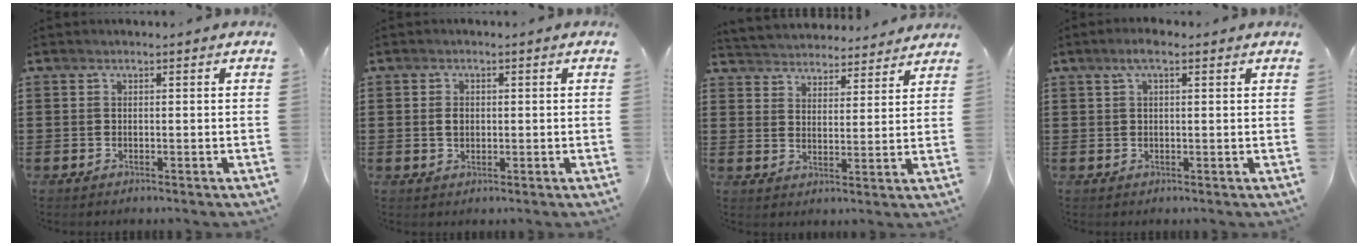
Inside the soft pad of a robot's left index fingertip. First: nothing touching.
{"total": 1.8, "force": [0.1, 1.3, 1.3], "torque": [-0.029, 0.007, 0.001]}
{"total": 3.9, "force": [3.8, 0.3, -0.7], "torque": [-0.008, -0.025, 0.064]}
{"total": 2.7, "force": [1.4, 0.6, 2.2], "torque": [-0.045, 0.006, 0.022]}